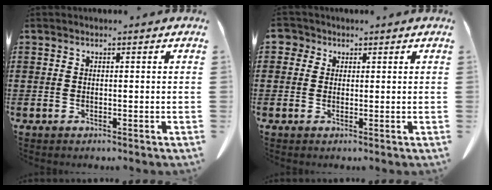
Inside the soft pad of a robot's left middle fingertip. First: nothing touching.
{"total": 1.9, "force": [0.9, 1.6, 0.4], "torque": [-0.015, 0.008, 0.014]}